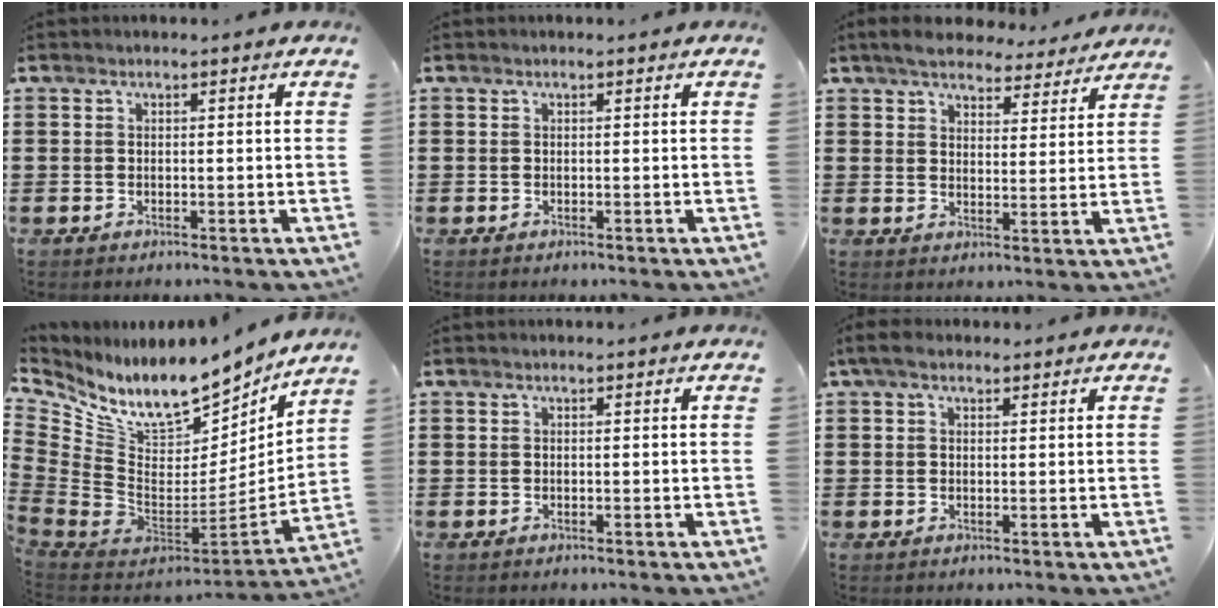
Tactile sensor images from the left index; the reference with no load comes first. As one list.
[{"total": 0.0}, {"total": 5.7, "force": [5.4, 1.2, 1.4], "torque": [-0.043, -0.021, 0.095]}, {"total": 11.6, "force": [9.1, 4.3, 5.9], "torque": [-0.133, -0.086, 0.158]}, {"total": 0.0}, {"total": 2.6, "force": [1.4, 1.5, 1.6], "torque": [-0.037, 0.009, 0.025]}]